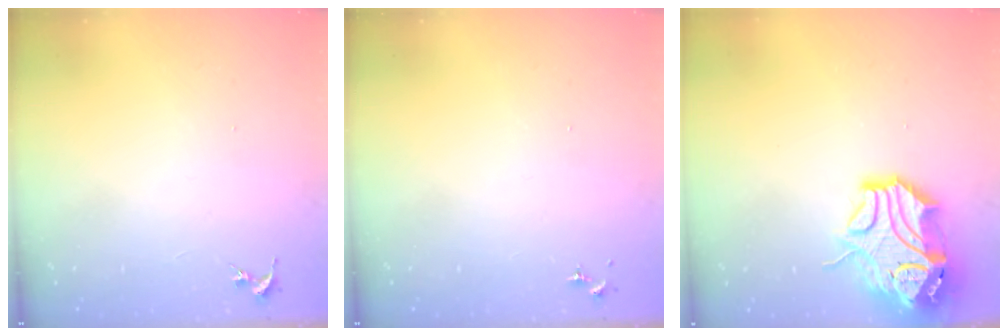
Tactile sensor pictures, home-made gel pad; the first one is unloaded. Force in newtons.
{"total": 0.0}
{"total": 15.5, "press": 15.3, "slide": 2.3}